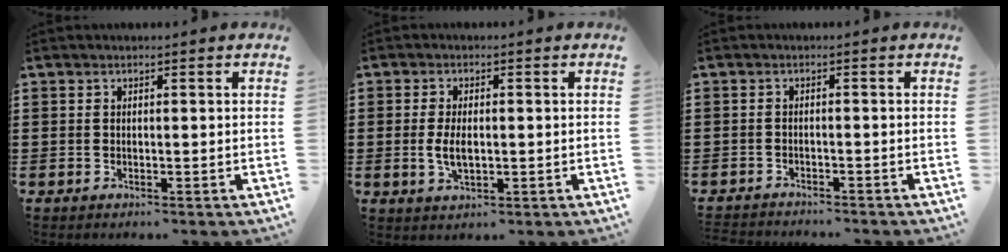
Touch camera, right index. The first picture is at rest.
{"total": 3.7, "force": [-0.1, 1.9, 3.2], "torque": [-0.069, 0.003, -0.004]}
{"total": 1.6, "force": [-1.6, 0.1, -0.2], "torque": [0.000, 0.001, -0.035]}